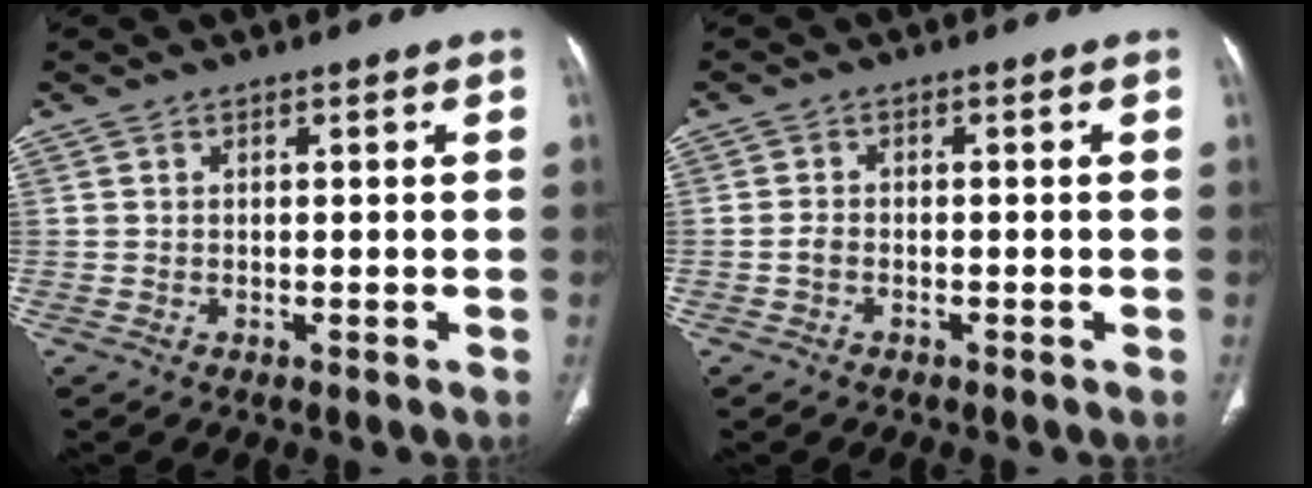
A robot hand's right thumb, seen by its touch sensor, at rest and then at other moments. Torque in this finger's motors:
{"motor_torque": [-0.23, 0.14, 0.44, 0.00, -0.01]}